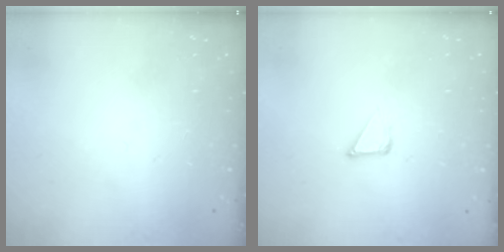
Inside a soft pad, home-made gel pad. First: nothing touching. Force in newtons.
{"total": 2.8, "press": 2.8, "slide": 0.1}